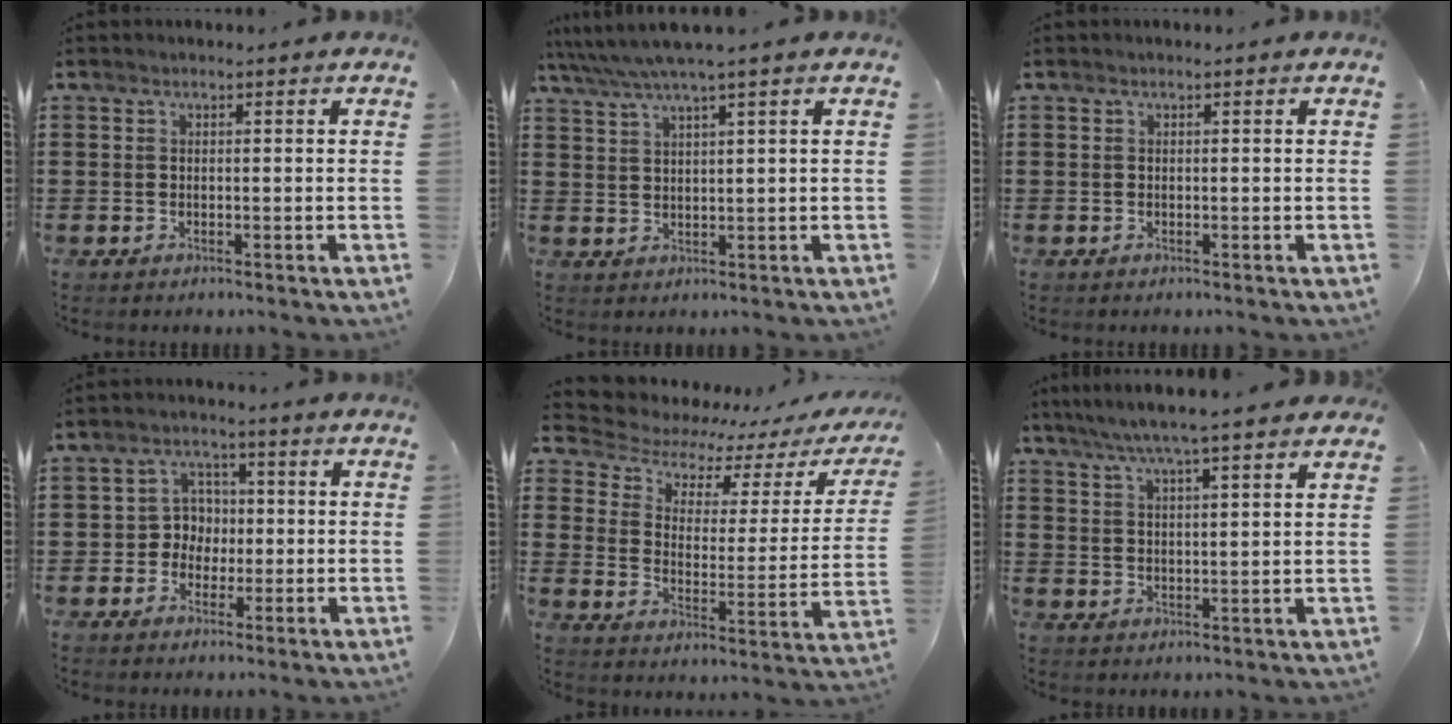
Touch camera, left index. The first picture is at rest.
{"total": 4.0, "force": [2.9, -0.3, 2.8], "torque": [-0.062, -0.008, 0.049]}
{"total": 0.0}
{"total": 4.8, "force": [-0.4, 4.5, 1.6], "torque": [-0.051, 0.013, -0.011]}
{"total": 4.5, "force": [3.8, 2.1, 1.4], "torque": [-0.057, -0.033, 0.060]}
{"total": 5.6, "force": [4.8, -0.1, 3.0], "torque": [-0.072, -0.016, 0.083]}